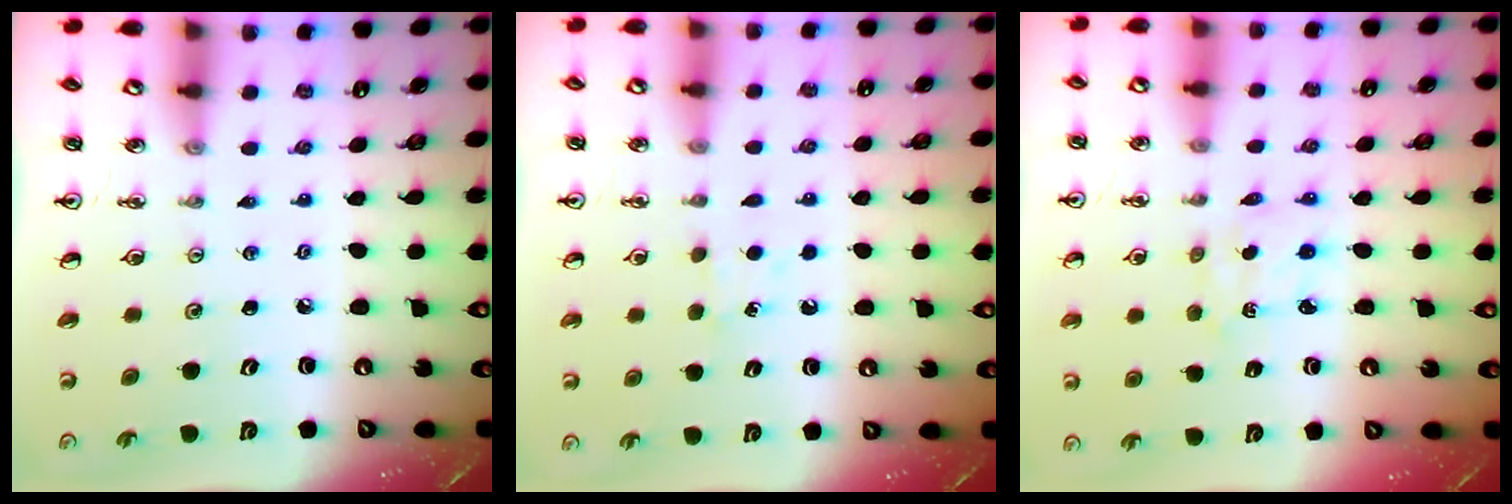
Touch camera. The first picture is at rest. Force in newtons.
{"total": 4.5, "press": 4.4, "slide": 0.5}
{"total": 2.4, "press": 2.4, "slide": 0.3}